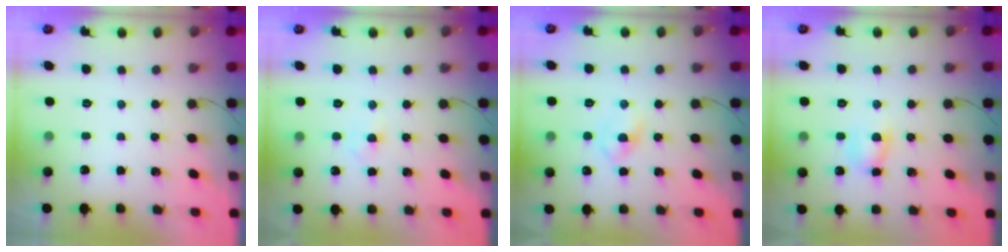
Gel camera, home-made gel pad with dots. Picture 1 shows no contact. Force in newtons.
{"total": 1.9, "press": 1.8, "slide": 0.8}
{"total": 2.9, "press": 2.6, "slide": 1.3}
{"total": 5.6, "press": 5.6, "slide": 0.2}